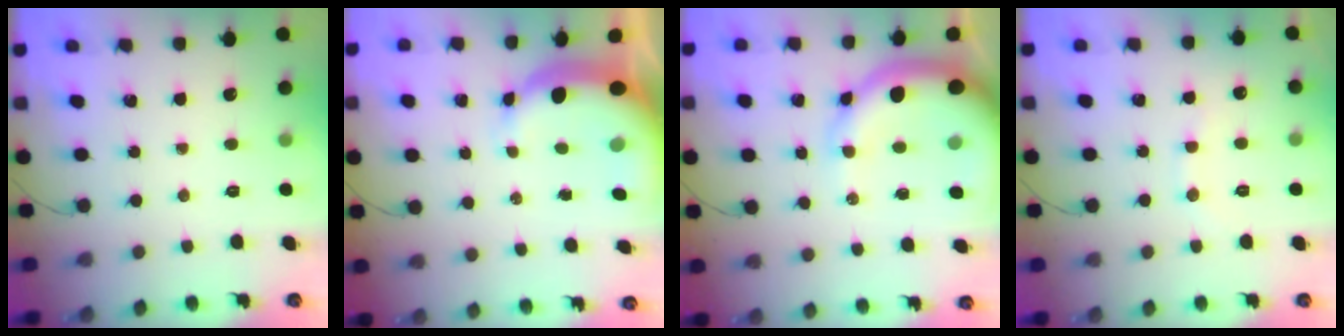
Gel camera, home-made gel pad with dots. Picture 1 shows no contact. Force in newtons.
{"total": 7.8, "press": 7.5, "slide": 1.9}
{"total": 13.7, "press": 13.3, "slide": 3.3}
{"total": 7.7, "press": 7.6, "slide": 1.1}